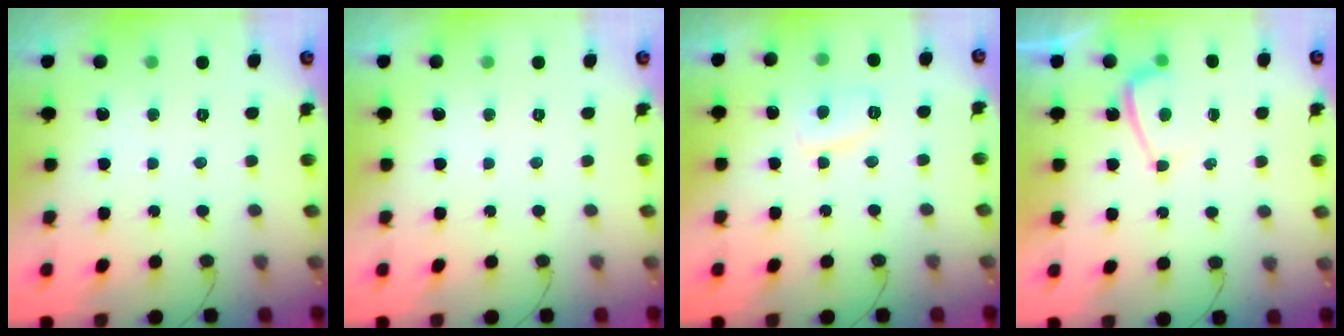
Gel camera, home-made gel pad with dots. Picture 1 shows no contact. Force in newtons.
{"total": 0.0}
{"total": 5.7, "press": 5.6, "slide": 1.0}
{"total": 4.3, "press": 3.7, "slide": 2.2}